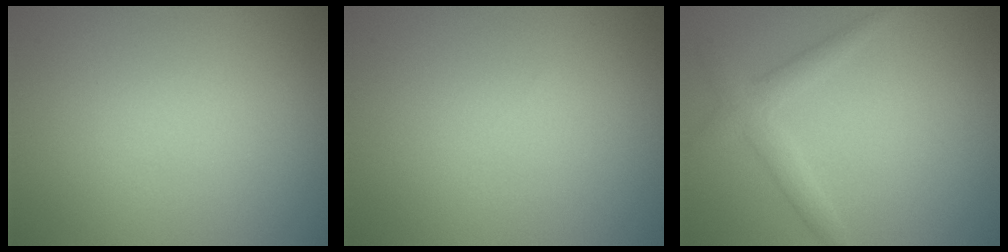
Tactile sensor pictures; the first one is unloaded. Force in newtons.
{"total": 0.0}
{"total": 2.4, "press": 2.4, "slide": 0.2}